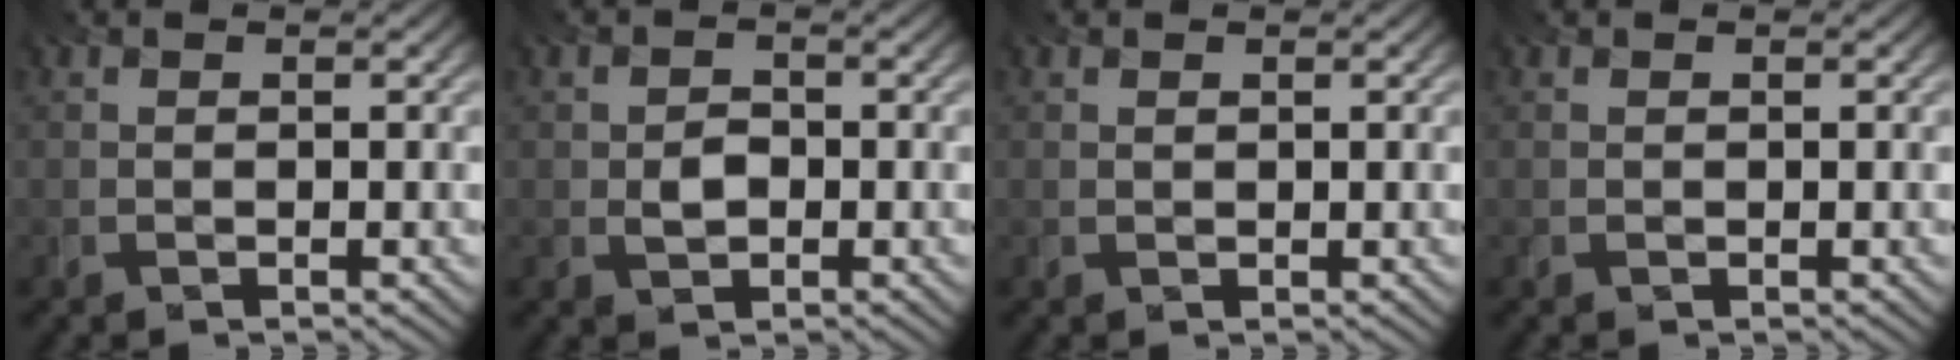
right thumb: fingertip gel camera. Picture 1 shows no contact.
{"total": 2.1, "force": [-0.4, 1.6, 1.4], "torque": [-0.027, 0.000, -0.008]}
{"total": 0.5, "force": [0.4, 0.2, 0.2], "torque": [-0.009, 0.000, 0.011]}
{"total": 0.0}